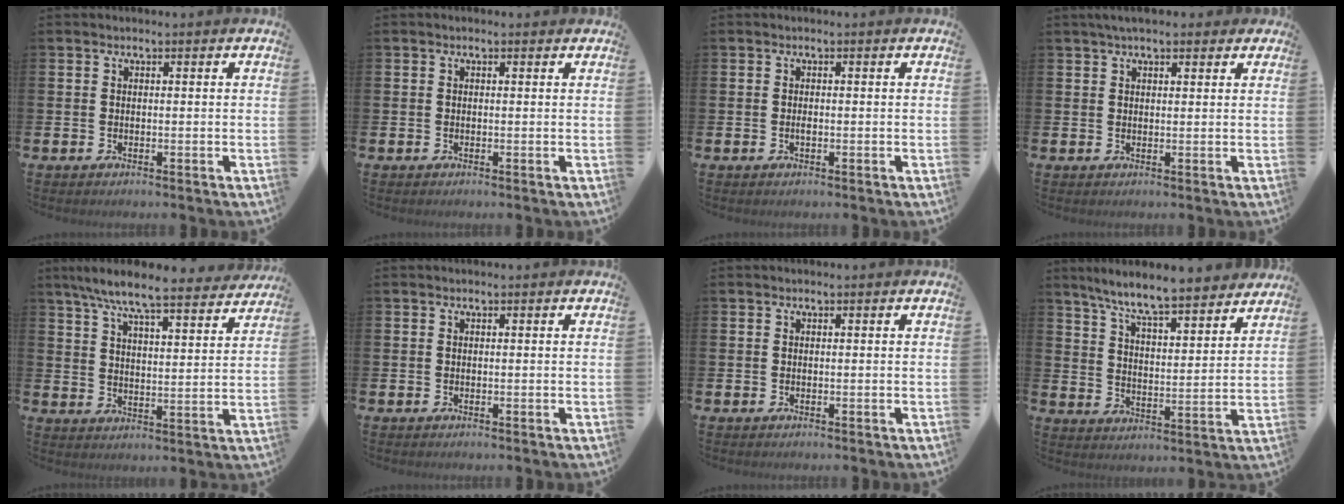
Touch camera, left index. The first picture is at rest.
{"total": 0.0}
{"total": 0.7, "force": [-0.3, 0.2, 0.6], "torque": [-0.019, 0.001, -0.004]}
{"total": 2.8, "force": [2.3, 1.0, 1.4], "torque": [-0.030, 0.004, 0.040]}
{"total": 8.5, "force": [7.8, 0.7, 3.4], "torque": [-0.081, -0.052, 0.133]}
{"total": 0.0}
{"total": 0.0}
{"total": 8.2, "force": [7.7, 0.5, 2.9], "torque": [-0.088, -0.051, 0.135]}